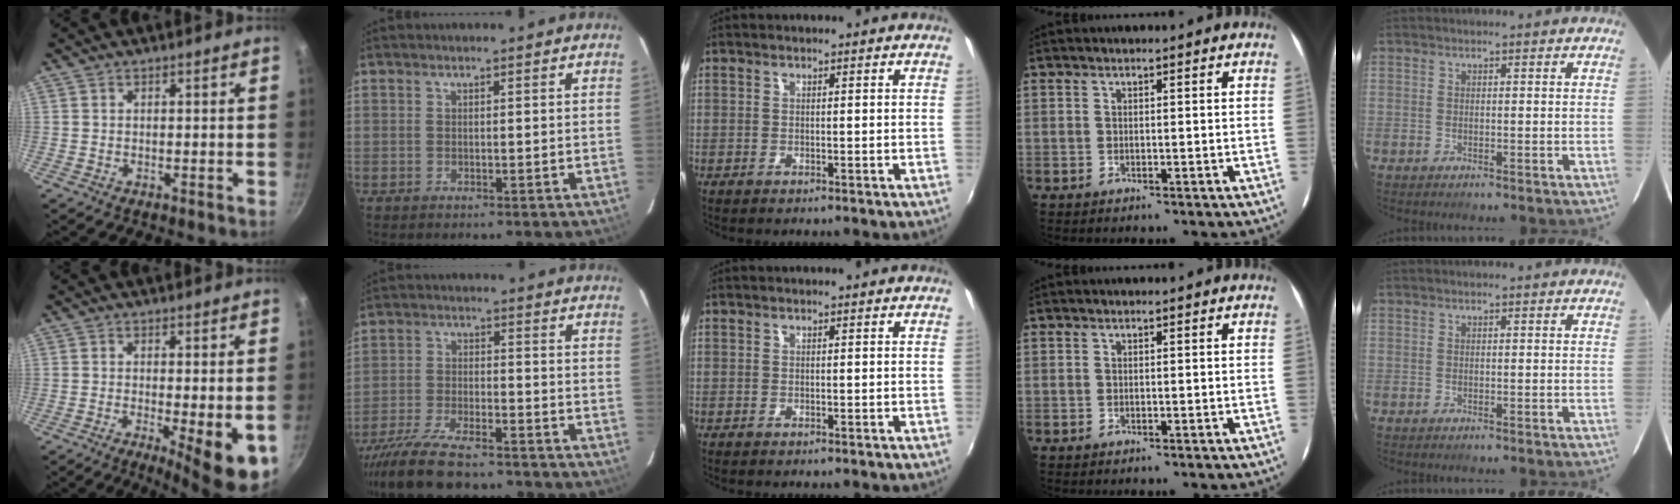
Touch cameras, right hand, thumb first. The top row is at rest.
{"thumb": {"total": 8.7, "force": [-2.3, 1.8, 8.2], "torque": [-0.106, -0.012, -0.024]}, "index": {"total": 16.1, "force": [-13.6, 4.2, 7.4], "torque": [-0.160, -0.030, -0.226]}}